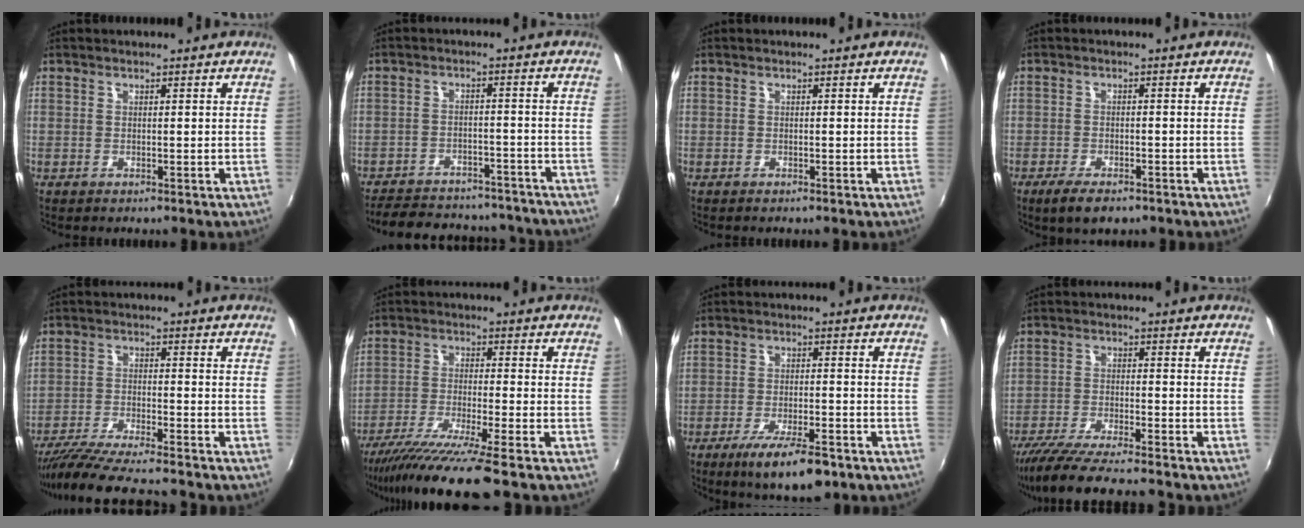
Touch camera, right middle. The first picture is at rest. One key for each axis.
{"total": 22.9, "fx": -20.0, "fy": 7.6, "fz": 8.0, "tx": -0.167, "ty": 0.020, "tz": -0.245}
{"total": 0.0}
{"total": 5.7, "fx": -4.0, "fy": 2.0, "fz": 3.5, "tx": -0.083, "ty": -0.017, "tz": -0.068}
{"total": 13.4, "fx": -11.9, "fy": 0.6, "fz": 6.2, "tx": -0.131, "ty": -0.029, "tz": -0.203}
{"total": 12.9, "fx": -10.5, "fy": -1.2, "fz": 7.3, "tx": -0.150, "ty": -0.043, "tz": -0.182}
{"total": 10.5, "fx": -7.0, "fy": 2.8, "fz": 7.4, "tx": -0.146, "ty": -0.025, "tz": -0.113}
{"total": 12.8, "fx": -11.3, "fy": 0.7, "fz": 5.9, "tx": -0.127, "ty": -0.032, "tz": -0.192}